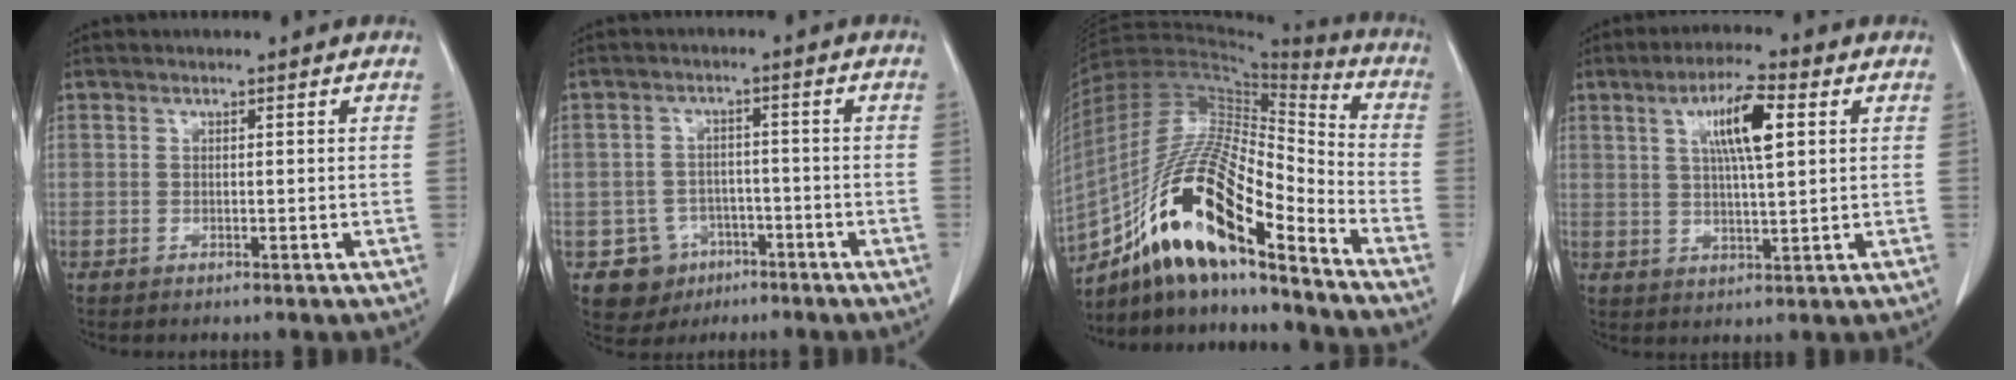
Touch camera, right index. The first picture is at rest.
{"total": 6.1, "force": [-2.8, 5.4, 0.6], "torque": [-0.009, 0.012, -0.035]}
{"total": 20.1, "force": [-12.7, 3.7, 15.1], "torque": [-0.303, 0.000, -0.226]}
{"total": 8.2, "force": [2.7, 1.2, 7.7], "torque": [-0.138, 0.009, 0.047]}